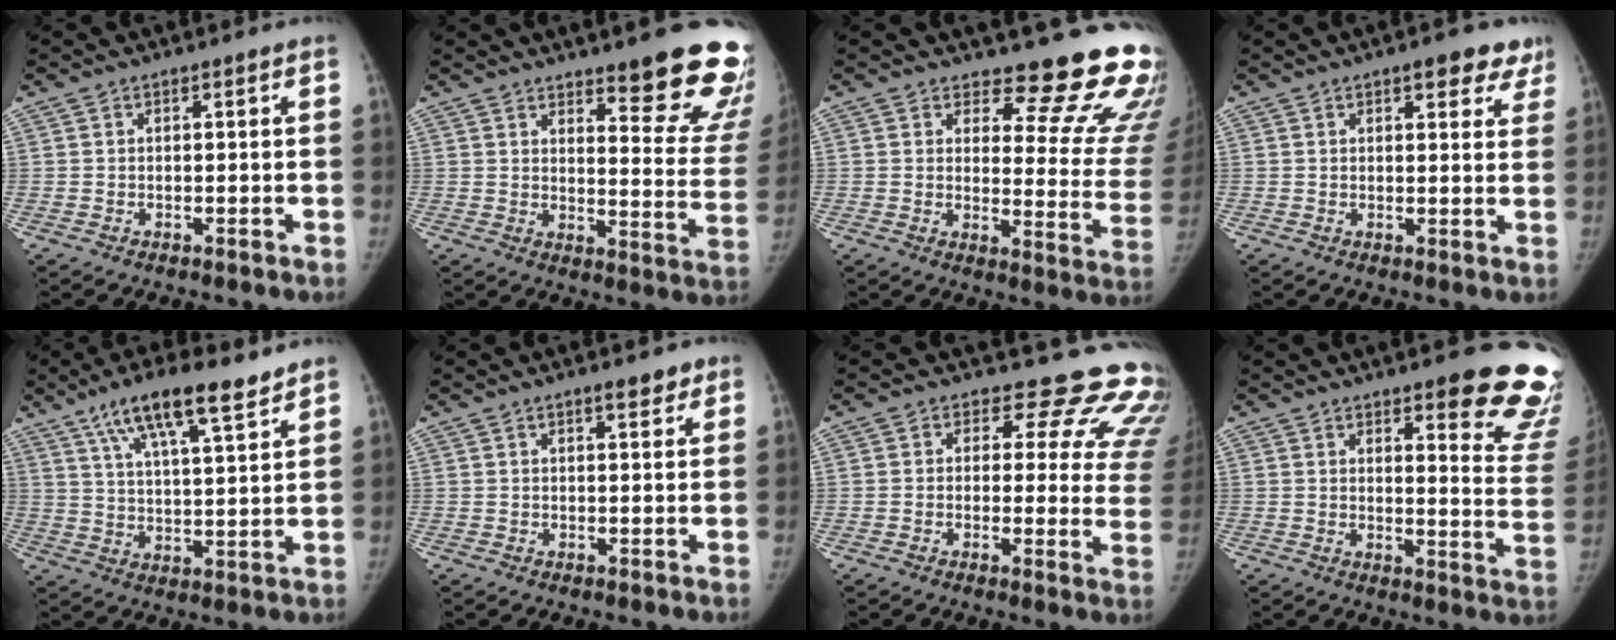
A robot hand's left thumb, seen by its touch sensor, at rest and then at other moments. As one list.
[{"total": 18.6, "force": [12.9, 4.5, 12.6], "torque": [-0.120, -0.094, 0.161]}, {"total": 17.9, "force": [15.7, 5.3, 6.8], "torque": [-0.029, -0.159, 0.170]}, {"total": 7.2, "force": [4.6, 3.2, 4.4], "torque": [-0.012, -0.016, 0.052]}, {"total": 13.9, "force": [9.3, 3.4, 9.8], "torque": [-0.145, -0.033, 0.162]}, {"total": 2.7, "force": [1.8, 1.0, 1.7], "torque": [-0.009, -0.009, 0.025]}, {"total": 16.8, "force": [13.9, 7.5, 5.7], "torque": [-0.021, -0.097, 0.126]}, {"total": 16.2, "force": [11.7, 3.8, 10.6], "torque": [-0.086, -0.089, 0.131]}]